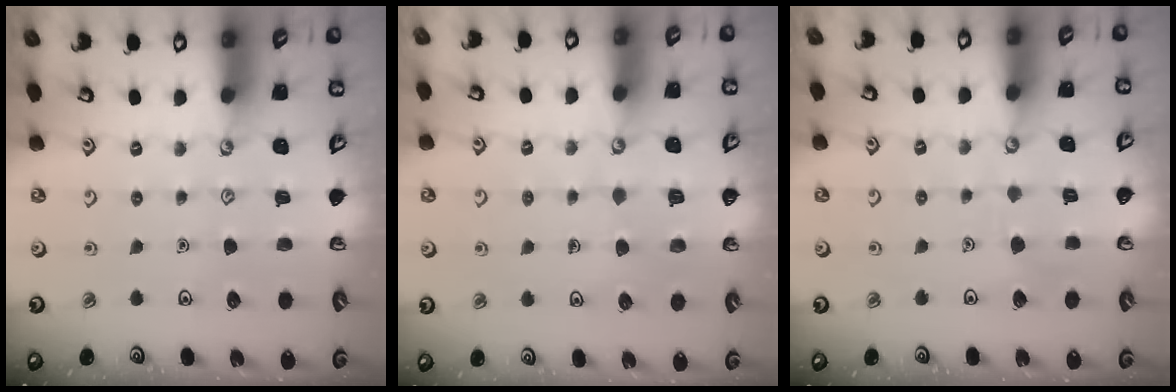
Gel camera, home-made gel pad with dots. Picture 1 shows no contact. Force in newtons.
{"total": 2.8, "press": 2.8, "slide": 0.3}
{"total": 2.9, "press": 2.9, "slide": 0.2}